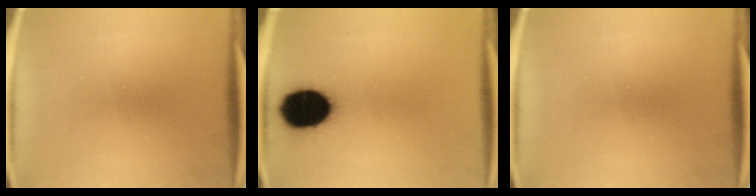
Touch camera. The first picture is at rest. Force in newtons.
{"total": 16.1}
{"total": 0.0}